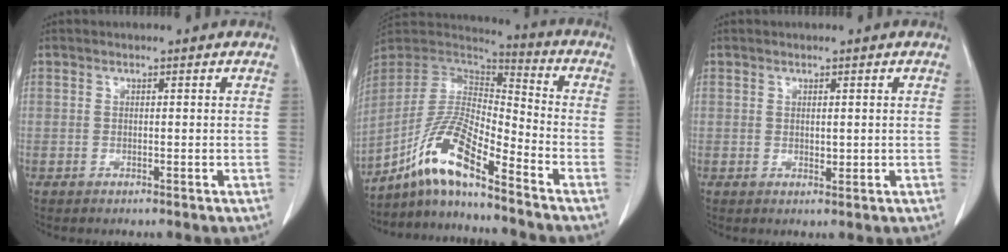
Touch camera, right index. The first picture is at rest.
{"total": 13.3, "force": [-8.8, 1.5, 9.8], "torque": [-0.202, 0.006, -0.167]}
{"total": 0.9, "force": [0.1, 0.5, 0.7], "torque": [-0.012, -0.004, 0.005]}